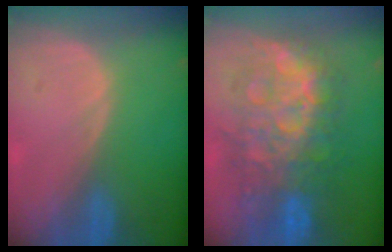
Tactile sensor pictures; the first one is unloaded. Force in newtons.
{"total": 12.4, "press": 12.3, "slide": 1.2}